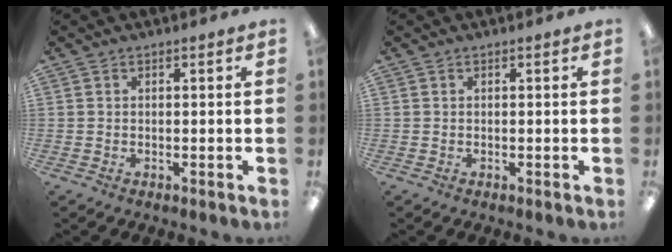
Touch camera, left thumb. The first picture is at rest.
{"total": 0.0}